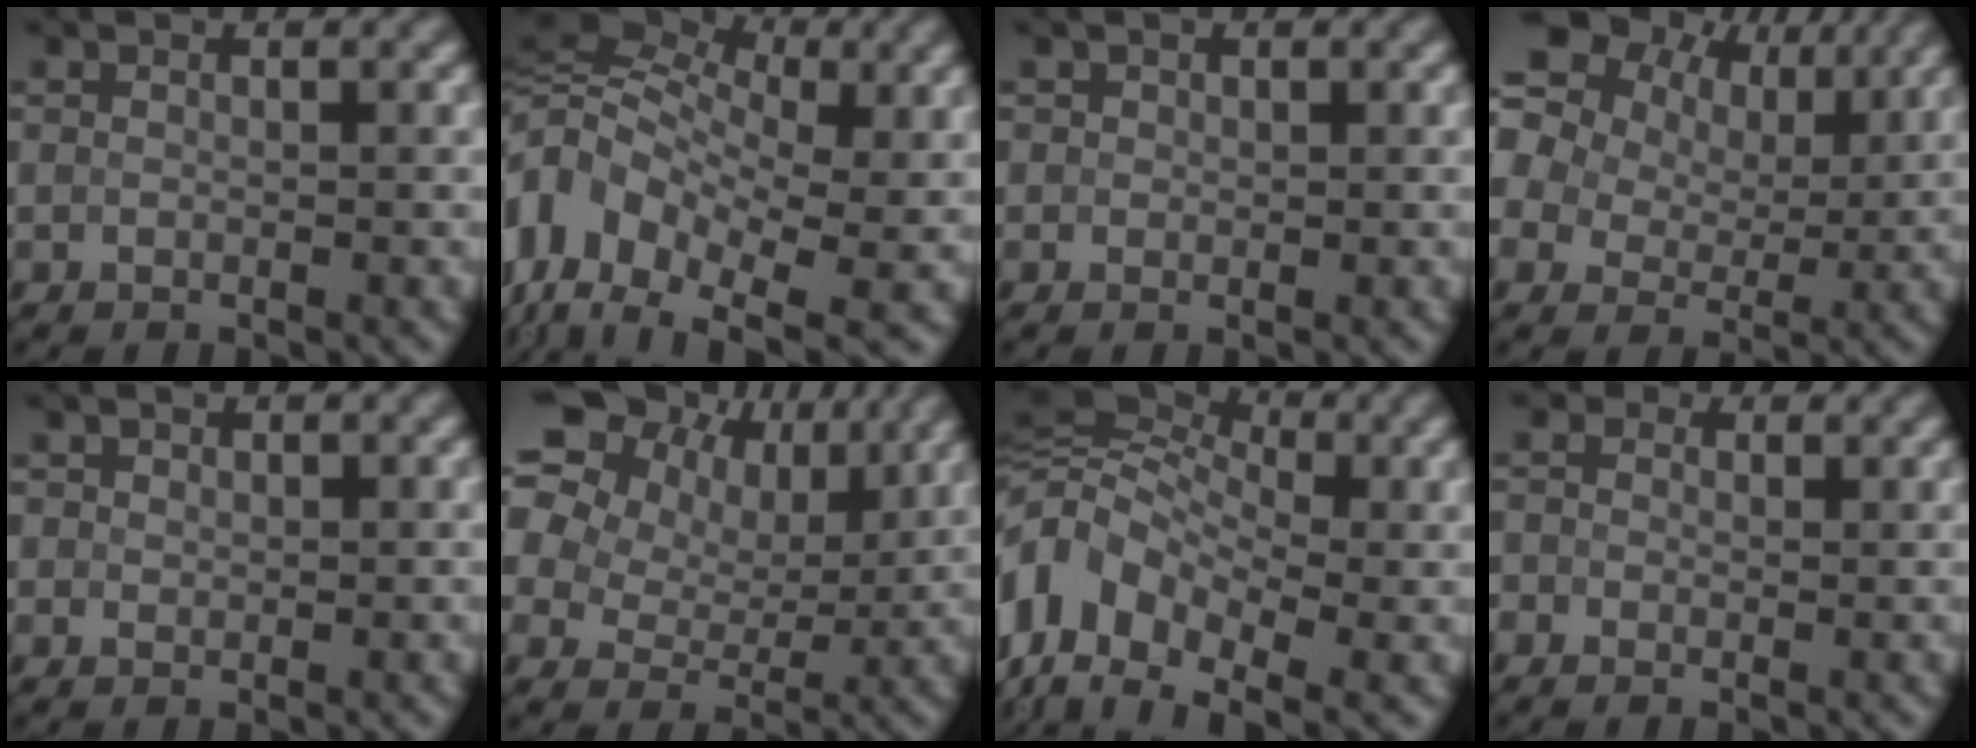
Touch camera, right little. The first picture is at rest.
{"total": 13.5, "force": [-2.5, 8.9, 9.9], "torque": [-0.210, 0.020, -0.023]}
{"total": 0.7, "force": [0.2, 0.7, 0.1], "torque": [0.006, -0.002, 0.002]}
{"total": 17.0, "force": [8.3, 11.7, 9.1], "torque": [-0.220, 0.047, 0.137]}
{"total": 1.0, "force": [0.4, 0.9, 0.2], "torque": [0.001, -0.002, 0.008]}
{"total": 21.4, "force": [10.5, 14.7, 11.6], "torque": [-0.236, 0.053, 0.162]}
{"total": 11.5, "force": [-3.5, 7.9, 7.6], "torque": [-0.166, 0.017, -0.063]}
{"total": 3.8, "force": [1.5, 3.1, 1.6], "torque": [-0.019, 0.014, -0.015]}